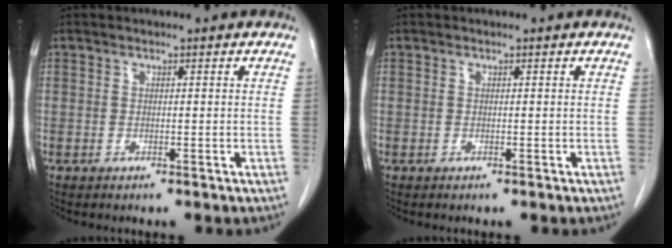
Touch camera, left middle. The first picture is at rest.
{"total": 0.0}